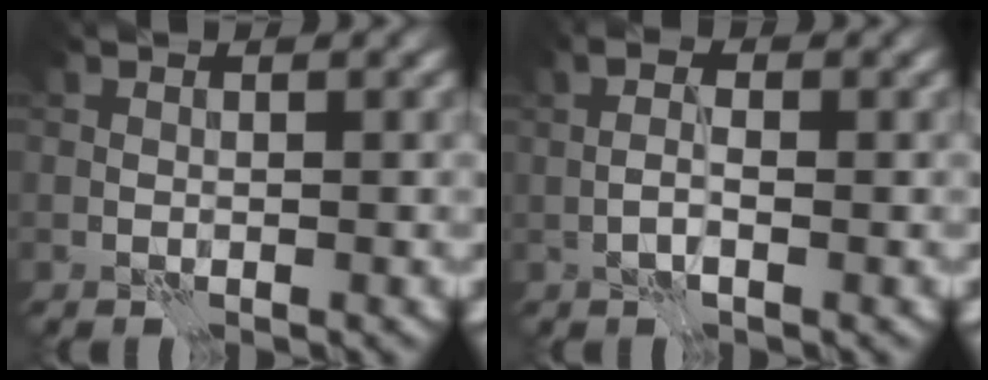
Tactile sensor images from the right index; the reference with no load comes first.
{"total": 2.3, "force": [-0.3, 1.0, 2.1], "torque": [-0.042, 0.000, -0.013]}